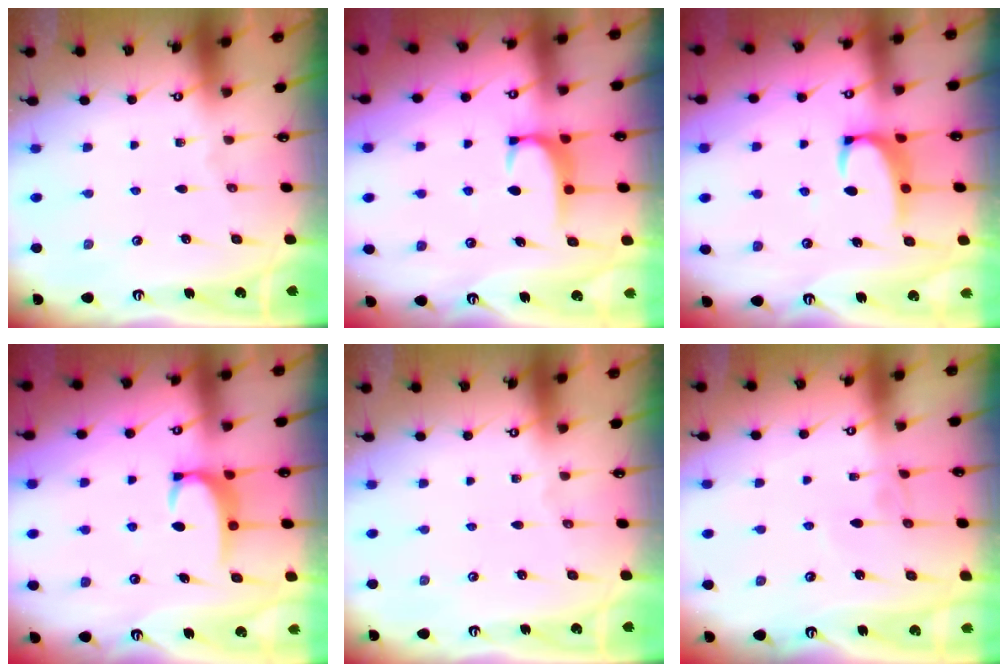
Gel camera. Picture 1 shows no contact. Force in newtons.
{"total": 1.7, "press": 1.6, "slide": 0.5}
{"total": 3.4, "press": 3.3, "slide": 0.7}
{"total": 3.6, "press": 3.6, "slide": 0.4}
{"total": 0.0}
{"total": 2.0, "press": 2.0, "slide": 0.2}